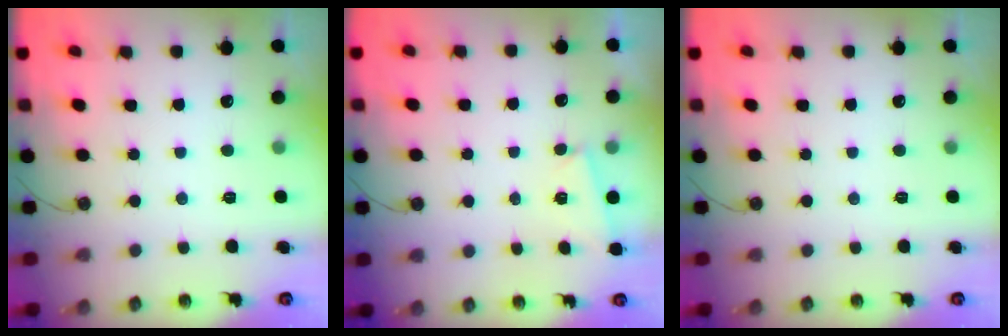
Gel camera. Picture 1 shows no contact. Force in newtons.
{"total": 1.7, "press": 1.3, "slide": 1.0}
{"total": 0.0}